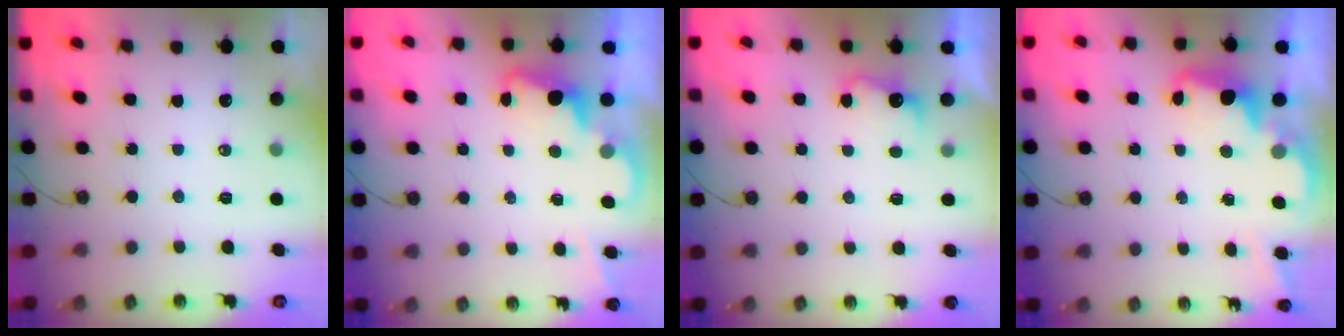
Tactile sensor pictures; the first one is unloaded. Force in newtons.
{"total": 2.4, "press": 2.4, "slide": 0.5}
{"total": 3.3, "press": 3.1, "slide": 1.0}
{"total": 2.4, "press": 2.4, "slide": 0.5}